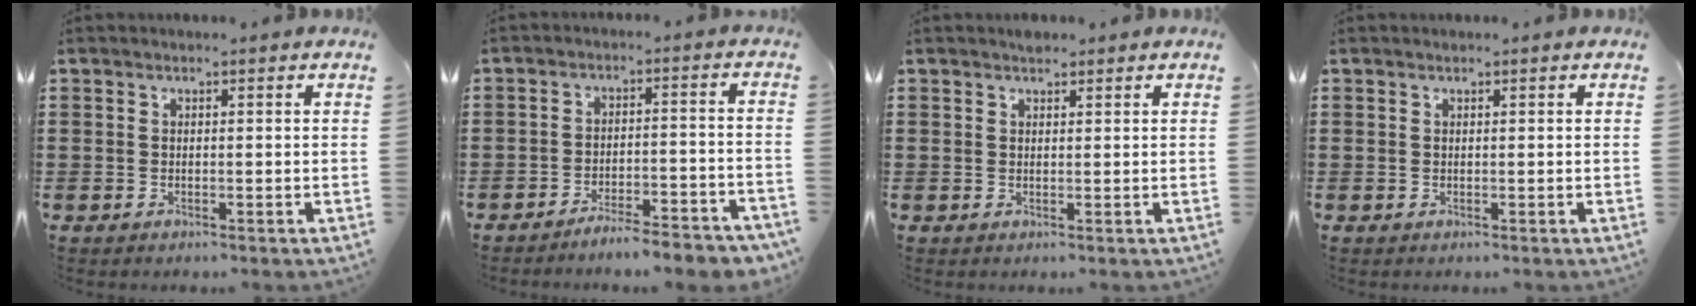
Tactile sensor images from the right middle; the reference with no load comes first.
{"total": 4.7, "force": [-4.6, -0.2, 1.2], "torque": [-0.026, -0.007, -0.092]}
{"total": 1.1, "force": [1.0, 0.4, 0.1], "torque": [0.004, -0.003, 0.017]}
{"total": 0.0}